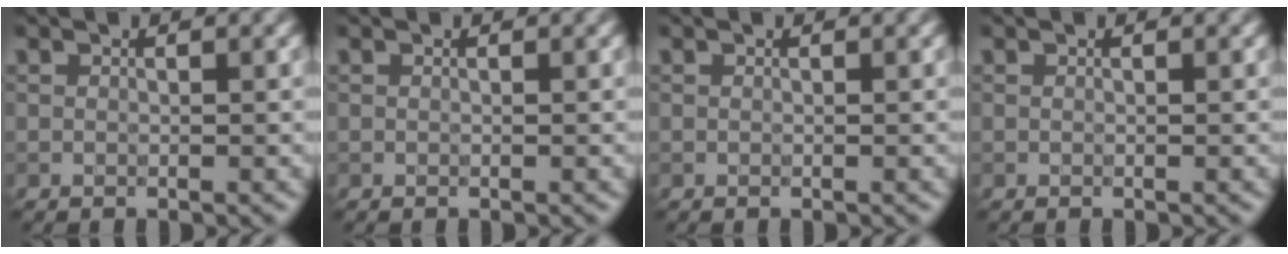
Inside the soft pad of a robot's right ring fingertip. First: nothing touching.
{"total": 0.0}
{"total": 0.0}
{"total": 0.0}